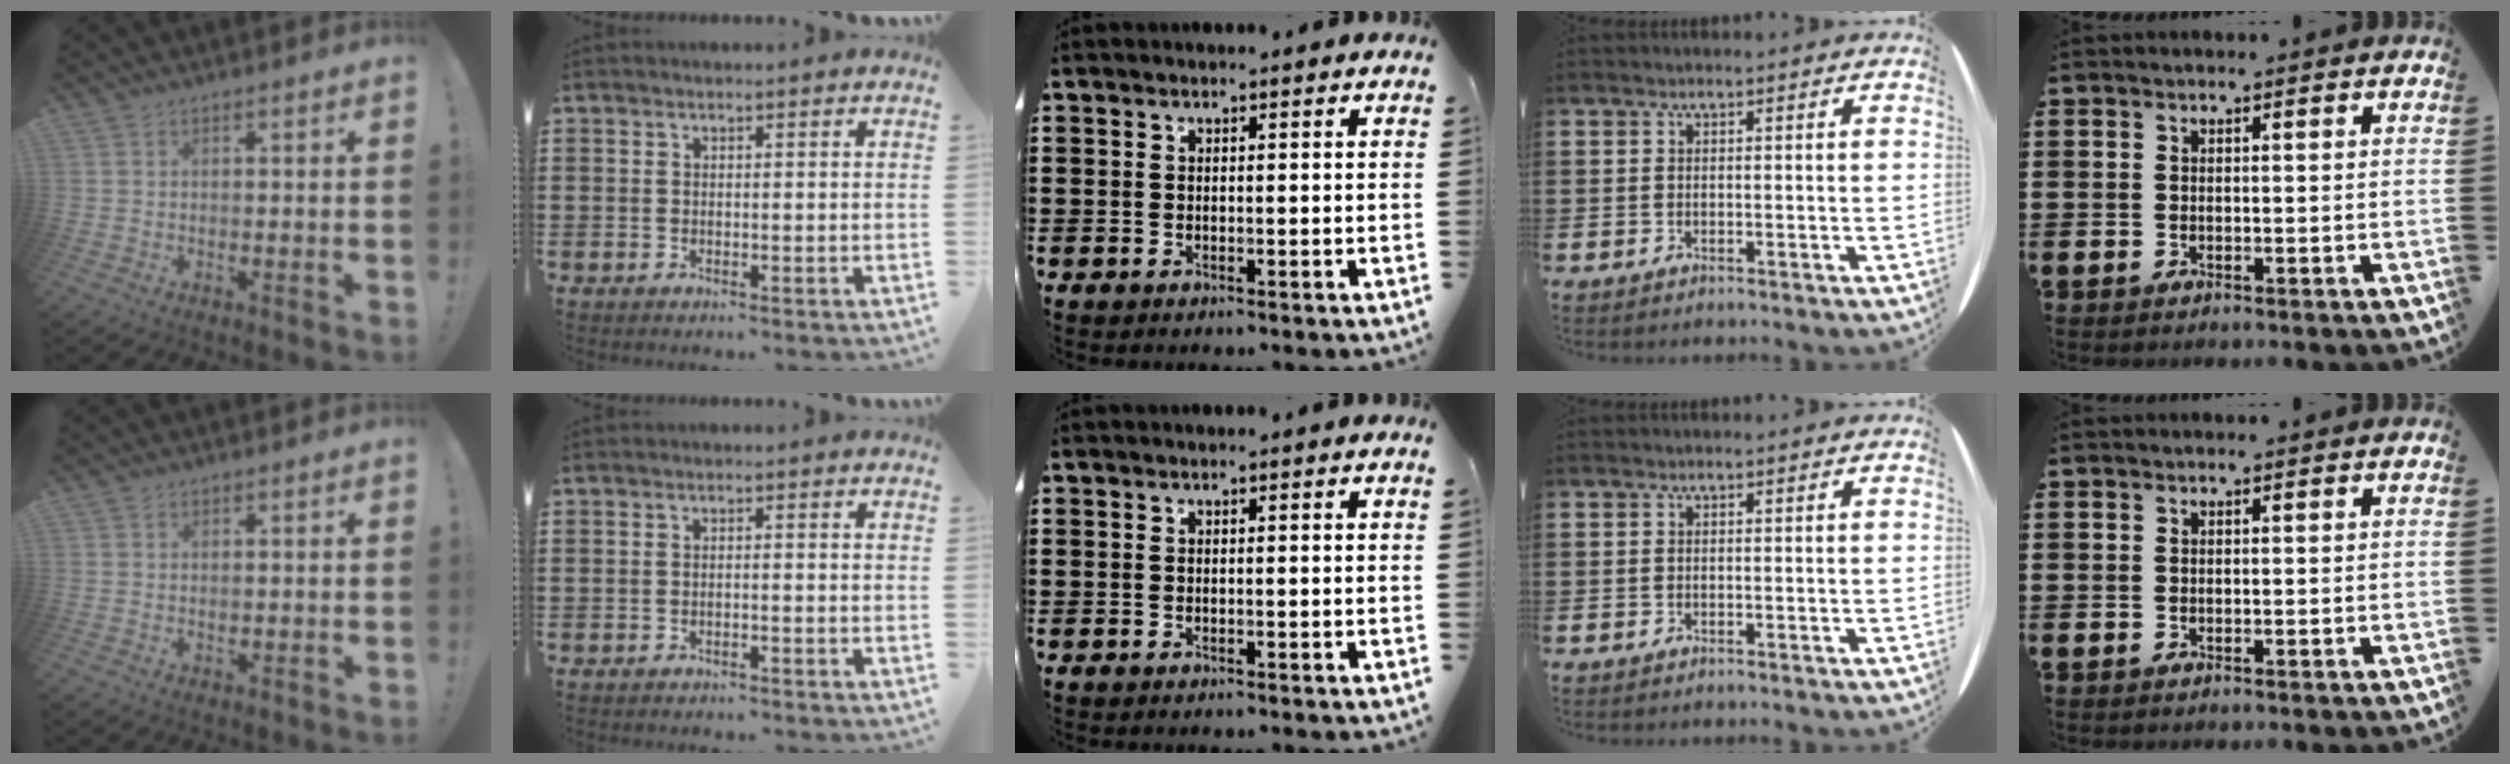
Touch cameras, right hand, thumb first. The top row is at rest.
{"thumb": {"total": 0.6, "force": [0.2, 0.5, 0.1], "torque": [-0.002, 0.000, 0.004]}, "index": {"total": 0.9, "force": [-0.9, 0.0, 0.3], "torque": [-0.007, -0.001, -0.017]}}